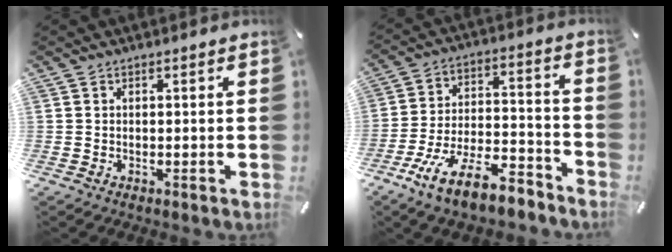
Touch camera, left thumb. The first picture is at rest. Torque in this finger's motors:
{"motor_torque": [0.34, 3.88, 1.45, 1.32, 0.27]}